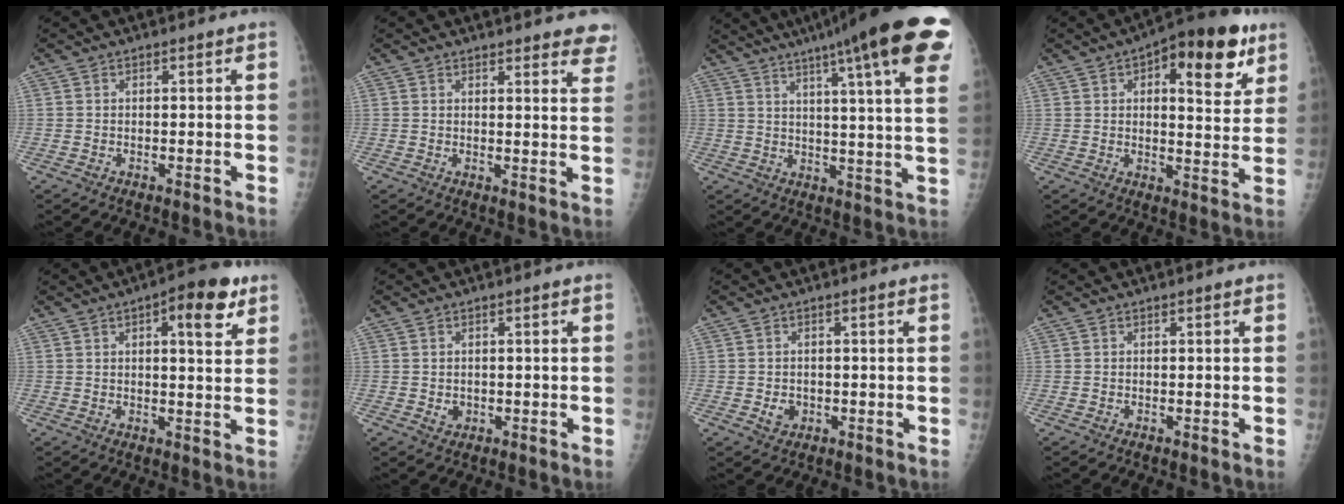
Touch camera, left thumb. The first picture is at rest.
{"total": 8.8, "force": [7.9, 2.1, 3.2], "torque": [-0.001, -0.032, 0.069]}
{"total": 23.3, "force": [13.6, 2.4, 18.7], "torque": [-0.258, -0.024, 0.169]}
{"total": 16.4, "force": [7.6, 7.1, 12.7], "torque": [-0.132, -0.016, 0.098]}
{"total": 9.5, "force": [4.4, 3.4, 7.7], "torque": [-0.086, -0.008, 0.054]}
{"total": 1.8, "force": [-0.2, 1.5, 0.9], "torque": [-0.009, 0.001, 0.003]}
{"total": 2.5, "force": [-0.6, 2.1, 1.2], "torque": [-0.011, 0.003, -0.003]}
{"total": 0.0}